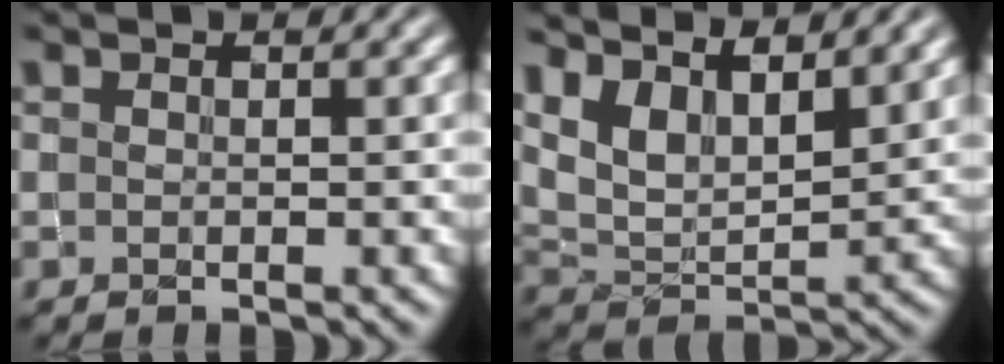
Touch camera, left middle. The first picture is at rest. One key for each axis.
{"total": 7.5, "fx": 4.8, "fy": 3.2, "fz": 4.8, "tx": -0.098, "ty": 0.008, "tz": 0.084}